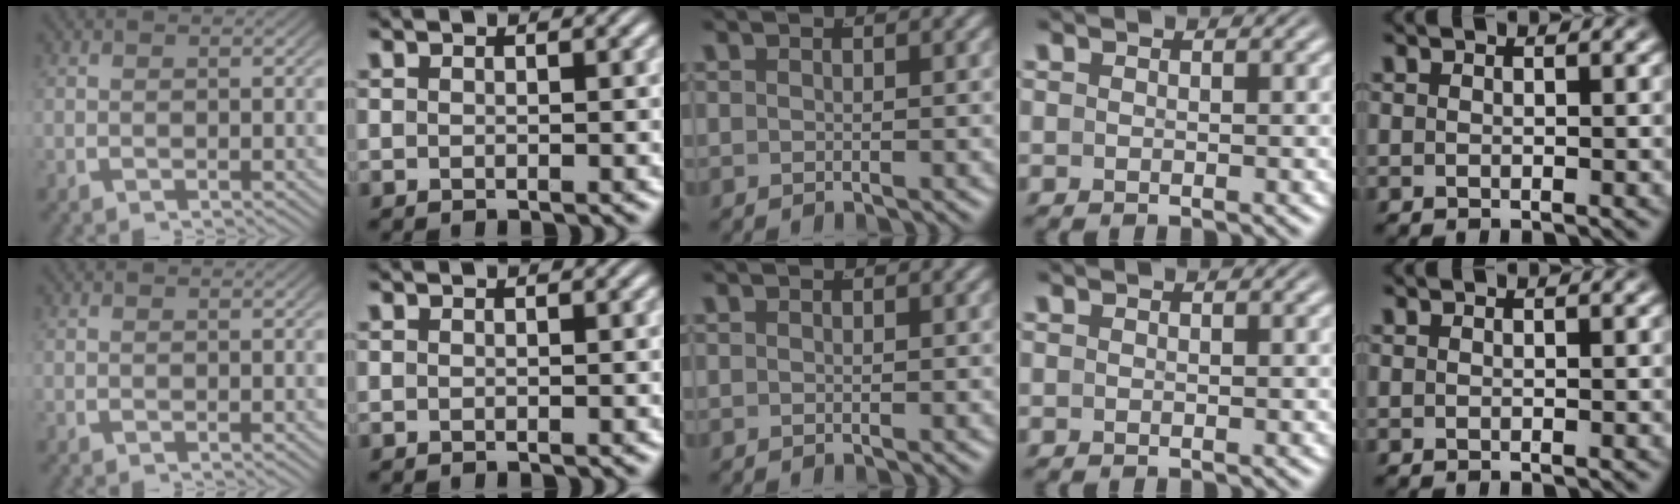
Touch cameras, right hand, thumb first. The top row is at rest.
{}